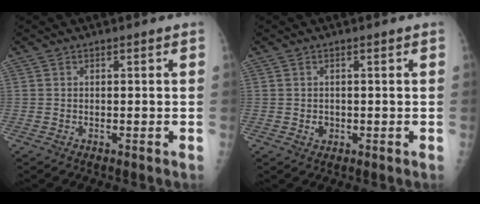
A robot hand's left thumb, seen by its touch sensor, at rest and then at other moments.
{"total": 1.3, "force": [-0.1, 1.2, 0.6], "torque": [-0.006, 0.001, 0.003]}